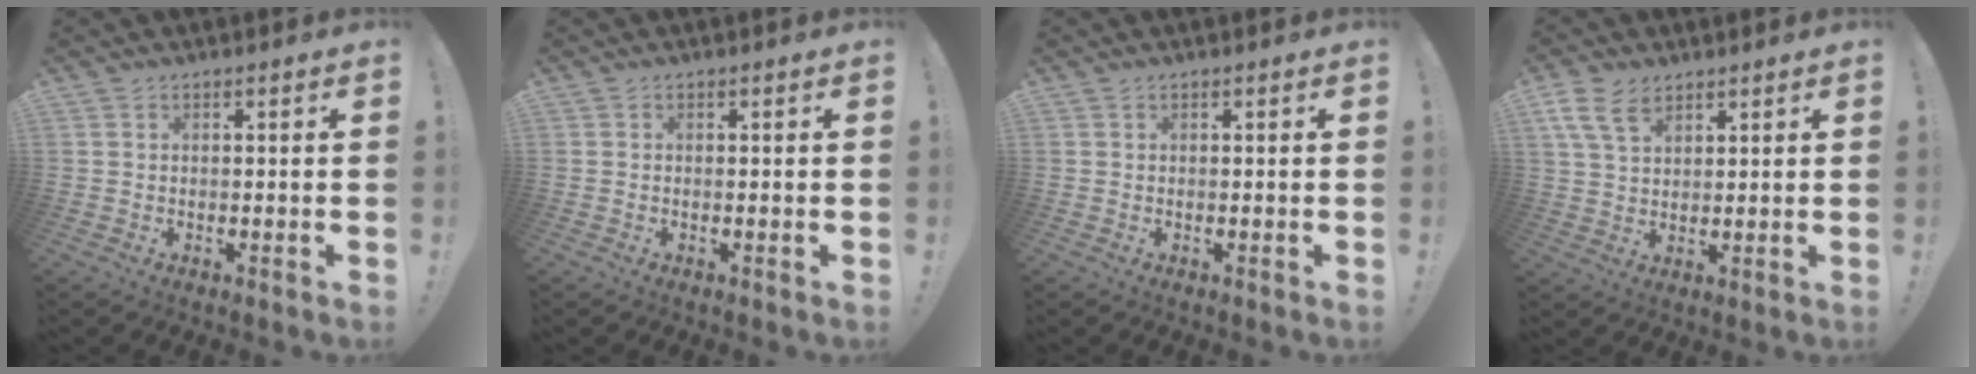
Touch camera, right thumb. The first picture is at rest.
{"total": 0.0}
{"total": 0.0}
{"total": 8.7, "force": [5.0, 5.2, 4.9], "torque": [-0.094, -0.007, 0.101]}